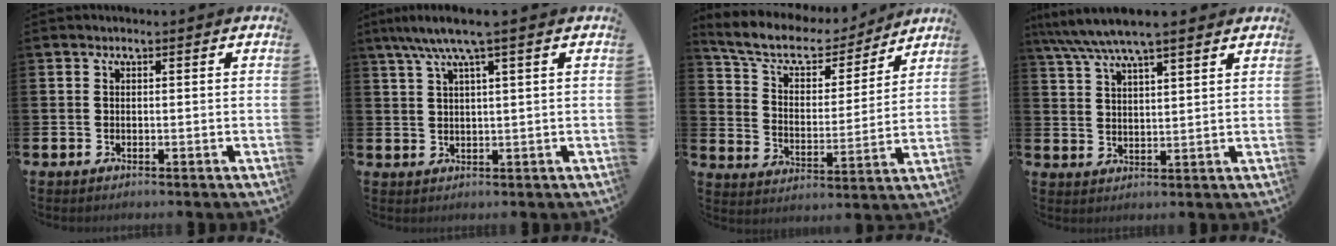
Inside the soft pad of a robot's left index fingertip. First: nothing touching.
{"total": 4.9, "force": [3.3, 0.3, 3.6], "torque": [-0.080, 0.000, 0.058]}
{"total": 8.2, "force": [7.2, 2.9, 2.5], "torque": [-0.079, -0.049, 0.123]}
{"total": 7.2, "force": [6.4, 0.9, 3.2], "torque": [-0.082, -0.017, 0.115]}